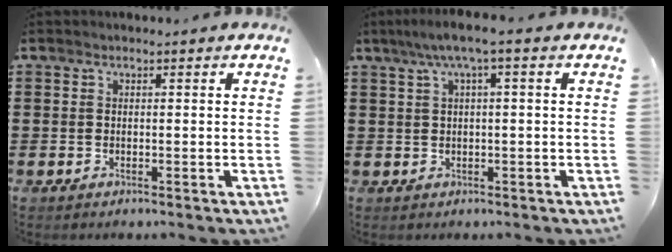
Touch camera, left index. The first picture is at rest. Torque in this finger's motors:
{"motor_torque": [0.14, 0.10, 0.03, -0.03]}